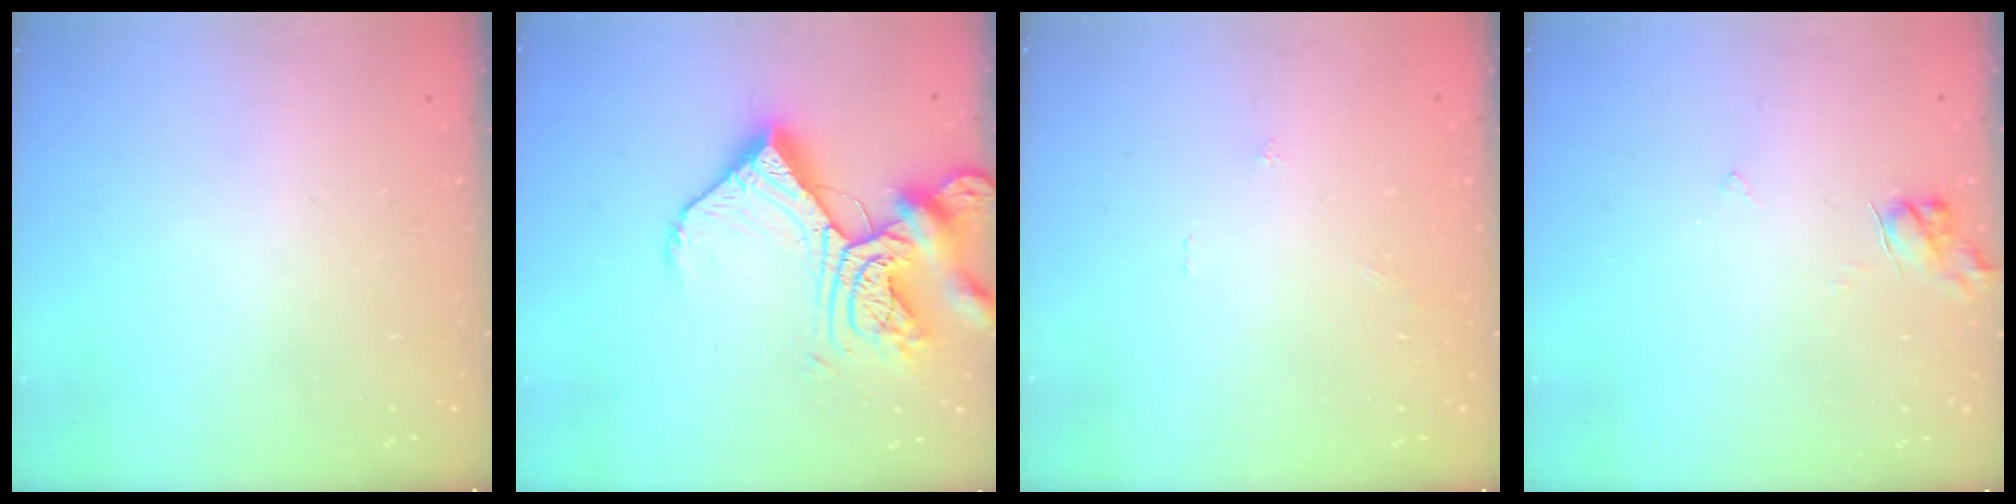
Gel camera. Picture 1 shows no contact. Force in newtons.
{"total": 18.1, "press": 18.0, "slide": 1.9}
{"total": 0.0}
{"total": 5.1, "press": 5.1, "slide": 0.4}